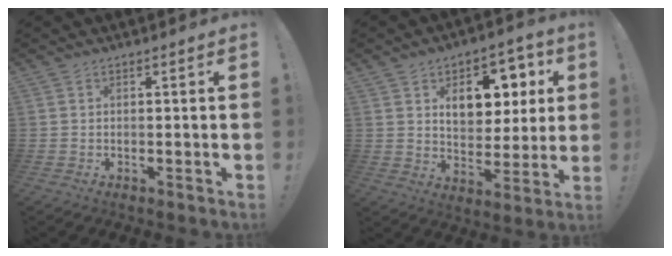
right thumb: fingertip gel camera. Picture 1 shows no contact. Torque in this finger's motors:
{"motor_torque": [0.37, 0.37, 0.21, 0.18, 0.24]}